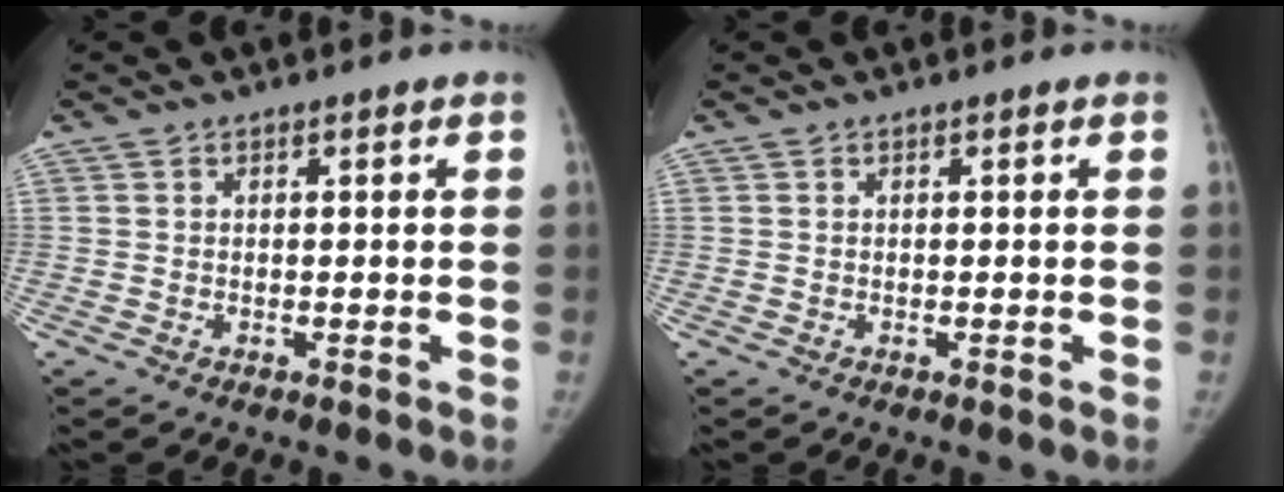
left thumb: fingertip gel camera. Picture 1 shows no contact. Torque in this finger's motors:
{"motor_torque": [0.01, 0.01, 0.01, 0.00, 0.01]}